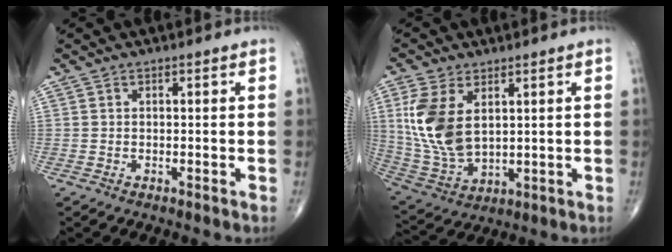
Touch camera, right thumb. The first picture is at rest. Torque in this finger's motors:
{"motor_torque": [-0.48, 1.05, 1.24, 0.40, 0.49]}